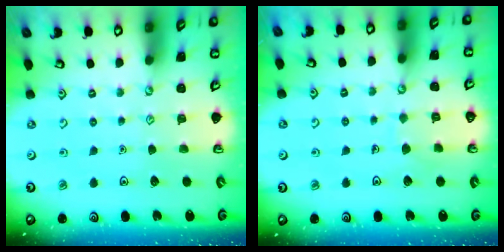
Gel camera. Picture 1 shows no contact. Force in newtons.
{"total": 4.3, "press": 4.3, "slide": 0.3}